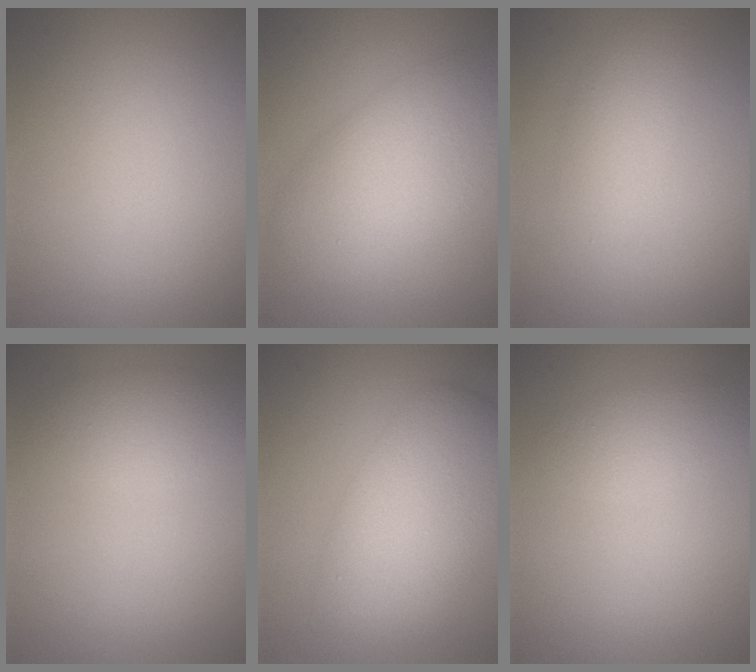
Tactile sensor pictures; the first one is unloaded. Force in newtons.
{"total": 7.4, "press": 7.4, "slide": 0.4}
{"total": 2.7, "press": 2.7, "slide": 0.1}
{"total": 2.9, "press": 2.9, "slide": 0.1}
{"total": 7.5, "press": 7.5, "slide": 0.4}
{"total": 2.2, "press": 2.2, "slide": 0.2}